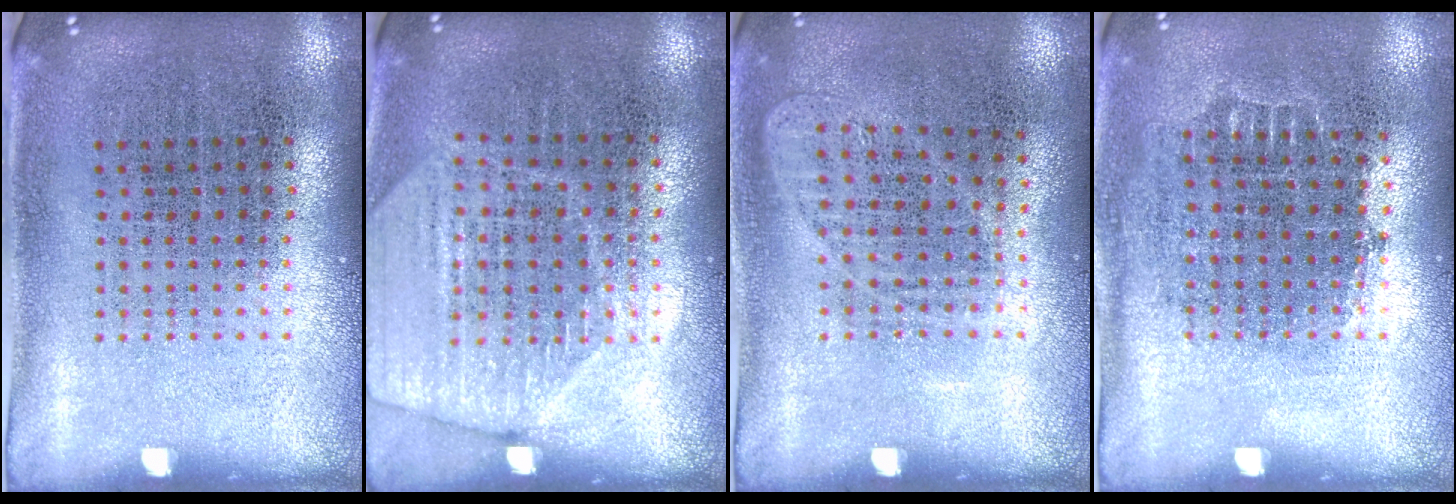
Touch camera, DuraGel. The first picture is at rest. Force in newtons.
{"total": 1.8, "press": 1.6, "slide": 0.7}
{"total": 1.0, "press": 0.9, "slide": 0.3}
{"total": 0.6, "press": 0.6, "slide": 0.2}